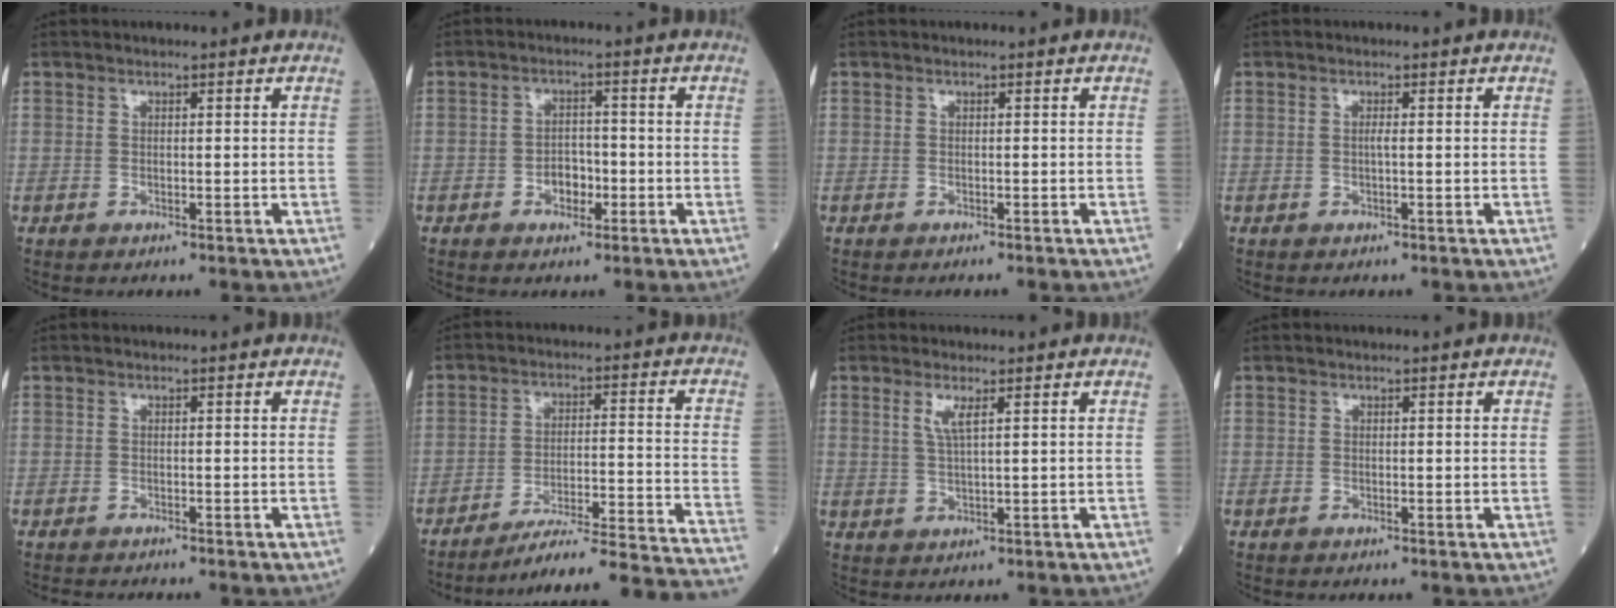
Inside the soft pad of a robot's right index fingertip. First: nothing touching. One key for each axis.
{"total": 3.4, "fx": -1.3, "fy": 2.2, "fz": 2.2, "tx": -0.029, "ty": 0.008, "tz": -0.022}
{"total": 0.6, "fx": -0.5, "fy": -0.1, "fz": 0.3, "tx": -0.003, "ty": 0.002, "tz": -0.007}
{"total": 0.6, "fx": -0.1, "fy": -0.1, "fz": 0.6, "tx": -0.011, "ty": 0.000, "tz": -0.003}
{"total": 2.7, "fx": -2.5, "fy": 0.3, "fz": 1.0, "tx": -0.017, "ty": -0.006, "tz": -0.032}
{"total": 22.2, "fx": -20.6, "fy": -1.8, "fz": 8.0, "tx": -0.056, "ty": -0.013, "tz": -0.284}
{"total": 2.6, "fx": 1.2, "fy": 0.0, "fz": 2.3, "tx": -0.055, "ty": -0.003, "tz": 0.025}
{"total": 0.0}